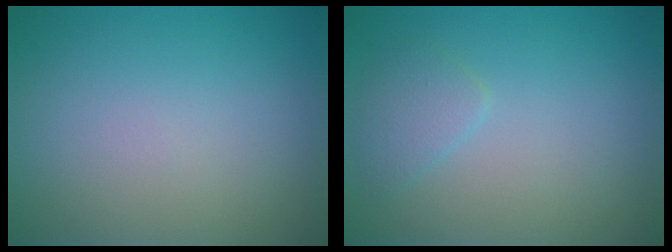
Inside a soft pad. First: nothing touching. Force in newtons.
{"total": 1.5, "press": 1.5, "slide": 0.1}